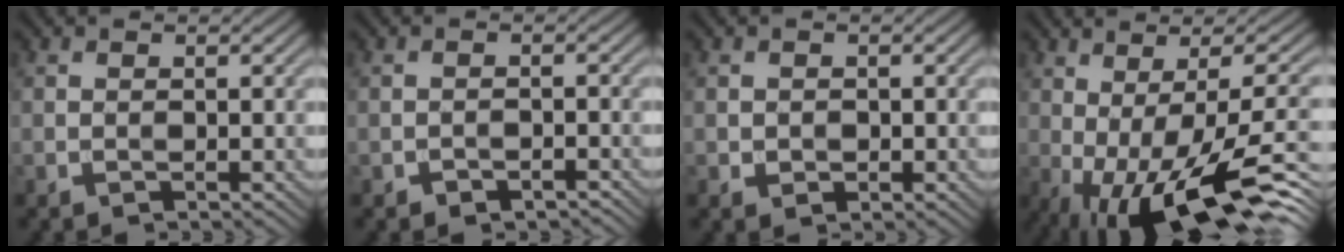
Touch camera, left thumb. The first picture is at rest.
{"total": 1.7, "force": [-1.3, 0.9, 0.7], "torque": [-0.009, 0.002, -0.022]}
{"total": 1.2, "force": [0.0, 1.1, 0.4], "torque": [-0.008, -0.007, -0.001]}
{"total": 15.9, "force": [-3.9, 5.5, 14.4], "torque": [-0.198, -0.008, -0.043]}